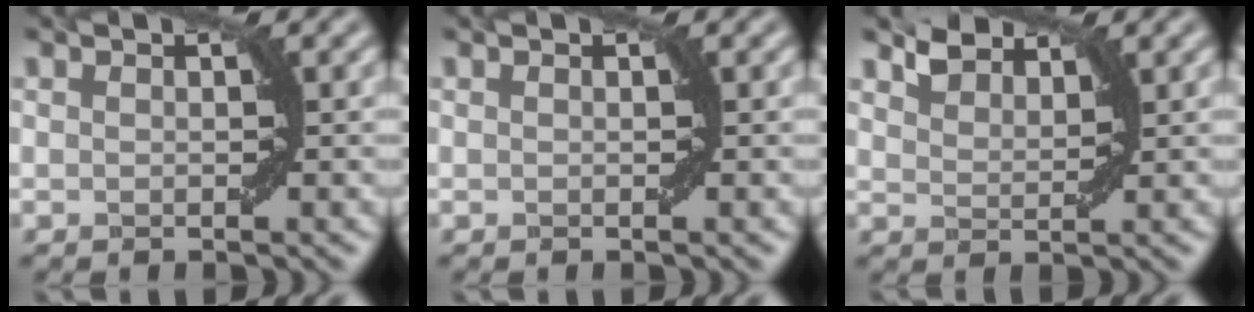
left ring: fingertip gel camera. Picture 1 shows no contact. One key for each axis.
{"total": 0.0}
{"total": 2.5, "fx": 2.2, "fy": 0.9, "fz": 0.6, "tx": -0.017, "ty": 0.003, "tz": 0.042}